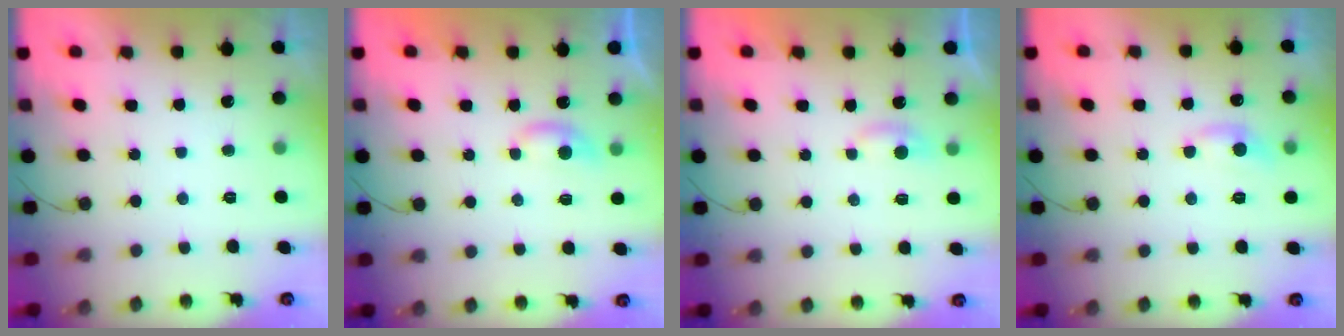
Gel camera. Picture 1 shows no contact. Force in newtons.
{"total": 4.4, "press": 4.3, "slide": 0.6}
{"total": 2.8, "press": 2.8, "slide": 0.3}
{"total": 5.1, "press": 5.1, "slide": 0.7}